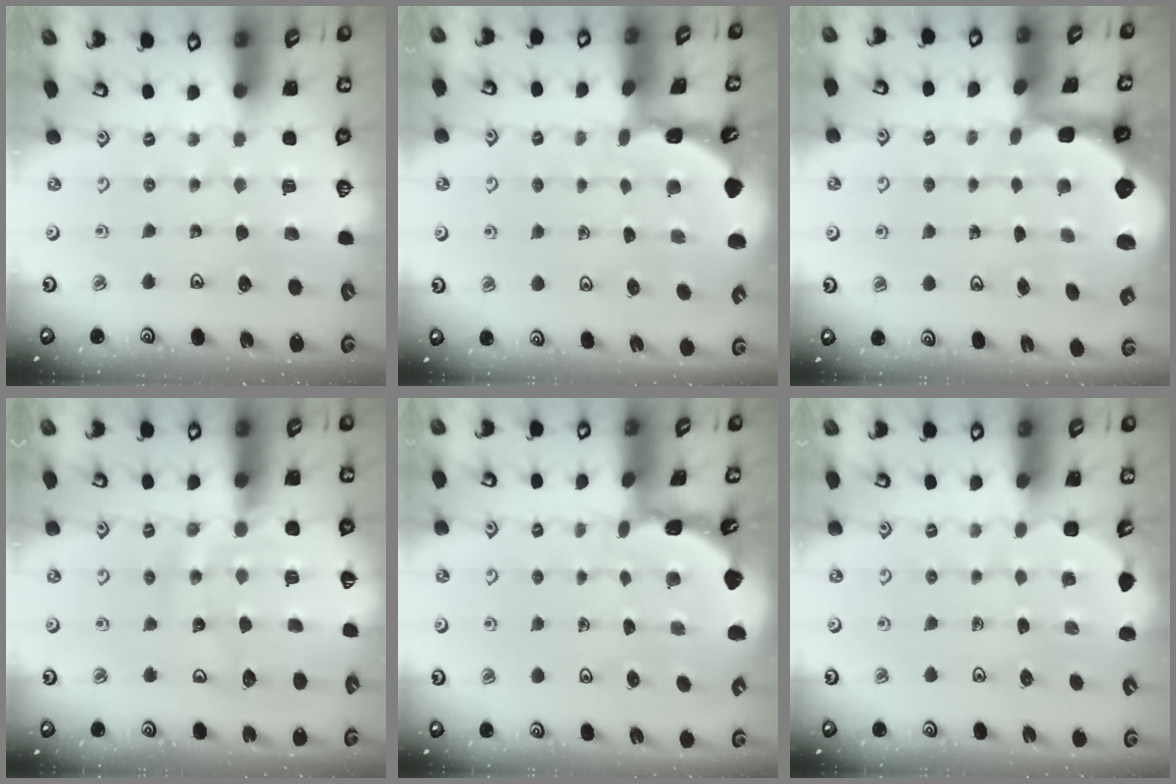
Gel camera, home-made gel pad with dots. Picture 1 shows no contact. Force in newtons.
{"total": 1.6, "press": 1.6, "slide": 0.1}
{"total": 2.4, "press": 1.7, "slide": 1.7}
{"total": 12.6, "press": 12.5, "slide": 1.5}
{"total": 1.8, "press": 1.8, "slide": 0.1}
{"total": 2.2, "press": 1.2, "slide": 1.9}